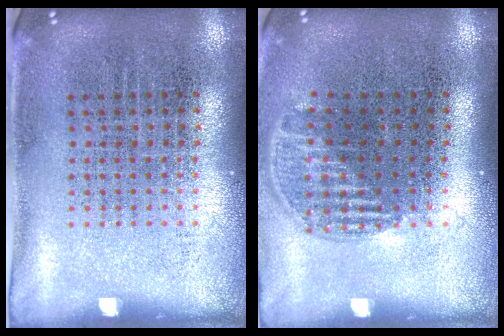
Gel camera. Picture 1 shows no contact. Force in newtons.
{"total": 1.1, "press": 1.0, "slide": 0.5}